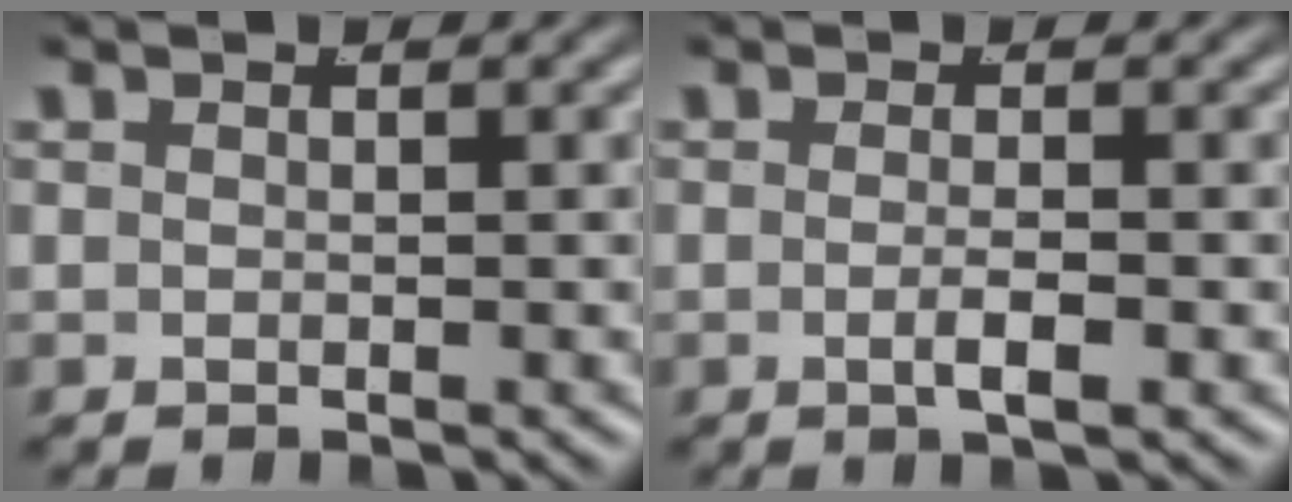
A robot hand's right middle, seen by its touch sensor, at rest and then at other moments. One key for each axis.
{"total": 1.4, "fx": -0.5, "fy": 0.2, "fz": 1.3, "tx": -0.025, "ty": 0.002, "tz": -0.009}